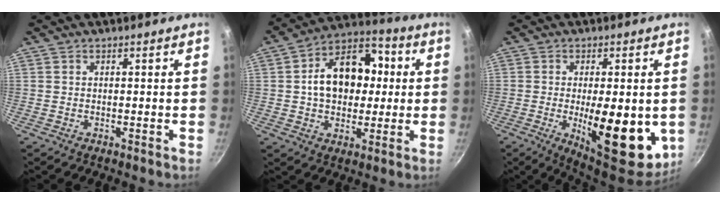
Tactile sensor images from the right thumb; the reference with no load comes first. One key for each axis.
{"total": 16.5, "fx": 1.7, "fy": 11.2, "fz": 12.0, "tx": -0.153, "ty": 0.026, "tz": 0.020}
{"total": 18.7, "fx": -3.5, "fy": 7.2, "fz": 16.9, "tx": -0.205, "ty": -0.027, "tz": -0.026}